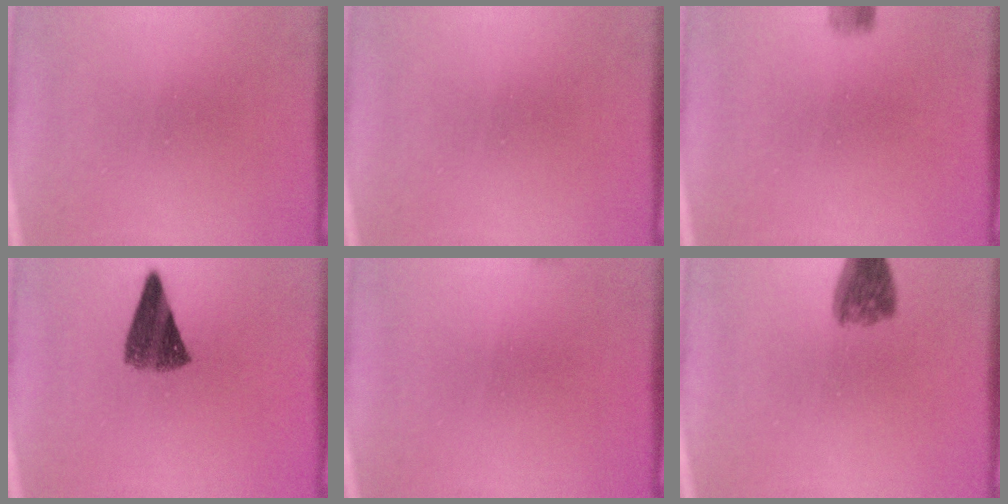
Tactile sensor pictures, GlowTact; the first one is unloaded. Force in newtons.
{"total": 0.0}
{"total": 2.2}
{"total": 7.6}
{"total": 0.6}
{"total": 4.6}